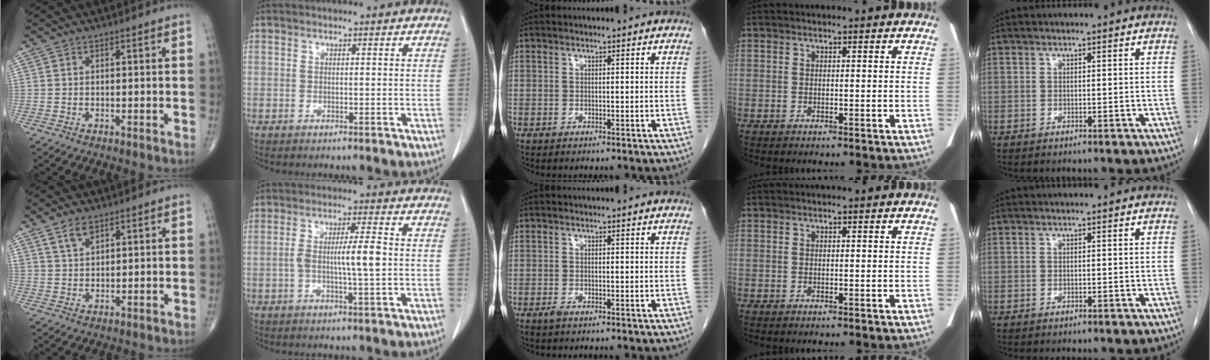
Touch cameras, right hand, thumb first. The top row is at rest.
{"thumb": {"total": 3.6, "force": [2.5, 1.7, 2.0], "torque": [-0.033, -0.011, 0.053]}, "index": {"total": 6.1, "force": [-0.5, 0.4, 6.1], "torque": [-0.114, 0.005, -0.009]}, "middle": {"total": 0.6, "force": [-0.5, 0.1, 0.4], "torque": [-0.010, -0.001, -0.008]}}